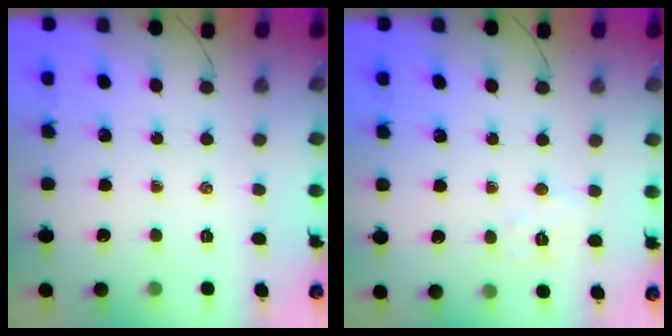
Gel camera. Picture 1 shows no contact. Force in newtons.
{"total": 5.4, "press": 5.3, "slide": 0.8}